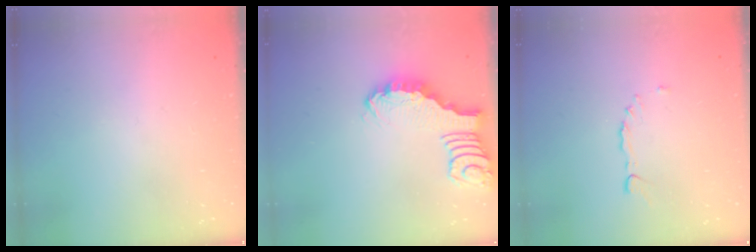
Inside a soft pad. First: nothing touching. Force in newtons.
{"total": 2.8, "press": 2.7, "slide": 0.4}
{"total": 2.3, "press": 2.2, "slide": 0.7}